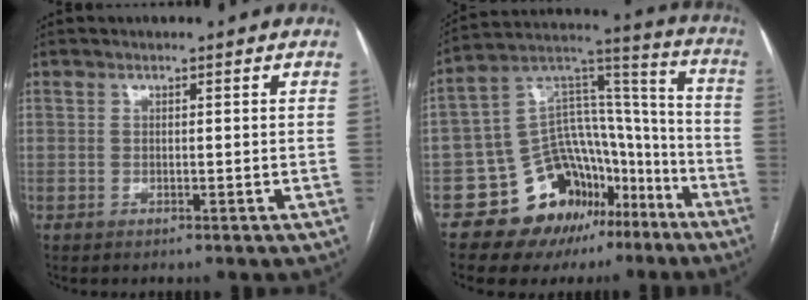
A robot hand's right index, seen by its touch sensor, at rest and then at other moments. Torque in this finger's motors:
{"motor_torque": [0.53, -0.41, 0.02, -0.08]}